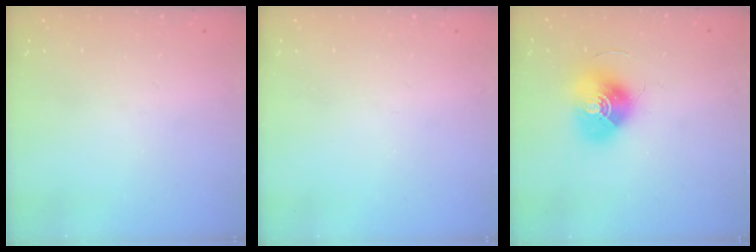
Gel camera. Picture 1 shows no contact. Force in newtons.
{"total": 0.0}
{"total": 13.5, "press": 13.5, "slide": 0.6}